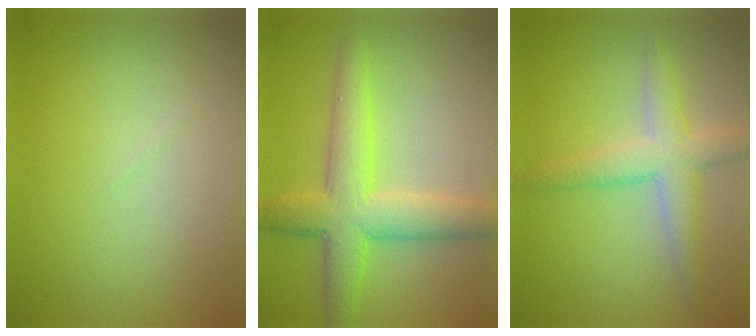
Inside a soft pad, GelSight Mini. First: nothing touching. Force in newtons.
{"total": 6.3, "press": 6.3, "slide": 0.1}
{"total": 4.1, "press": 4.1, "slide": 0.1}